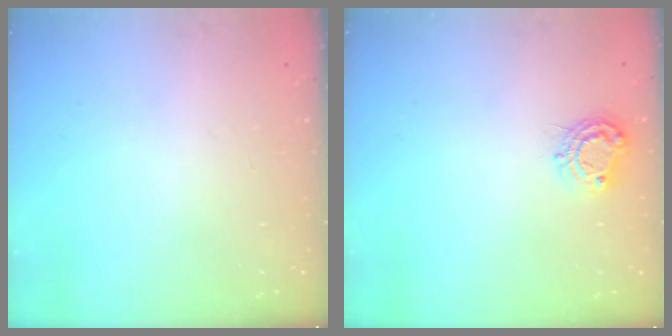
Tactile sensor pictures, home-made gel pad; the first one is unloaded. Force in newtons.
{"total": 7.5, "press": 7.5, "slide": 0.7}